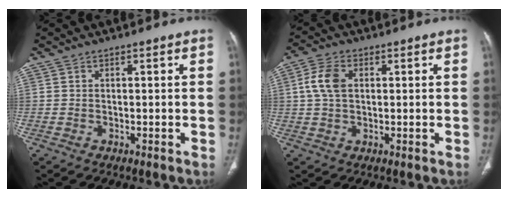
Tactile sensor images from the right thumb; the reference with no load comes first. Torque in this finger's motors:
{"motor_torque": [0.06, 0.13, 0.25, -0.25, 0.11]}